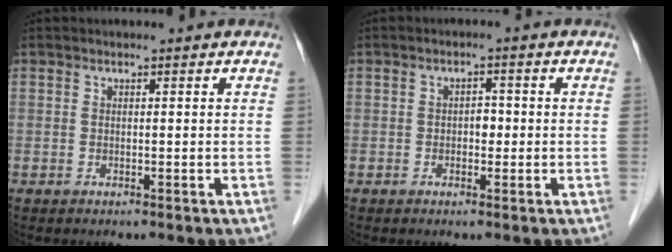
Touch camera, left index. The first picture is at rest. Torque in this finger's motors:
{"motor_torque": [-0.06, 0.03, 0.01, 0.00]}